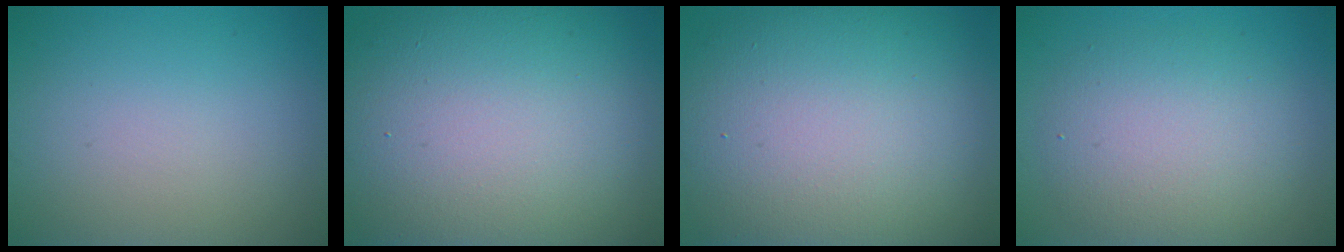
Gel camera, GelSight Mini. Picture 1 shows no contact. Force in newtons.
{"total": 16.9, "press": 16.8, "slide": 1.6}
{"total": 15.3, "press": 15.2, "slide": 1.2}
{"total": 5.7, "press": 5.7, "slide": 0.2}